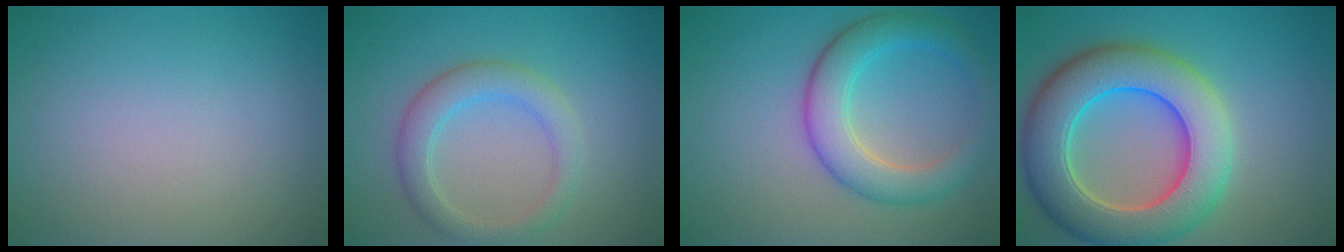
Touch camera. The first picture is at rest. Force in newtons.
{"total": 3.4, "press": 3.4, "slide": 0.3}
{"total": 5.2, "press": 5.2, "slide": 0.1}
{"total": 10.3, "press": 10.3, "slide": 0.9}